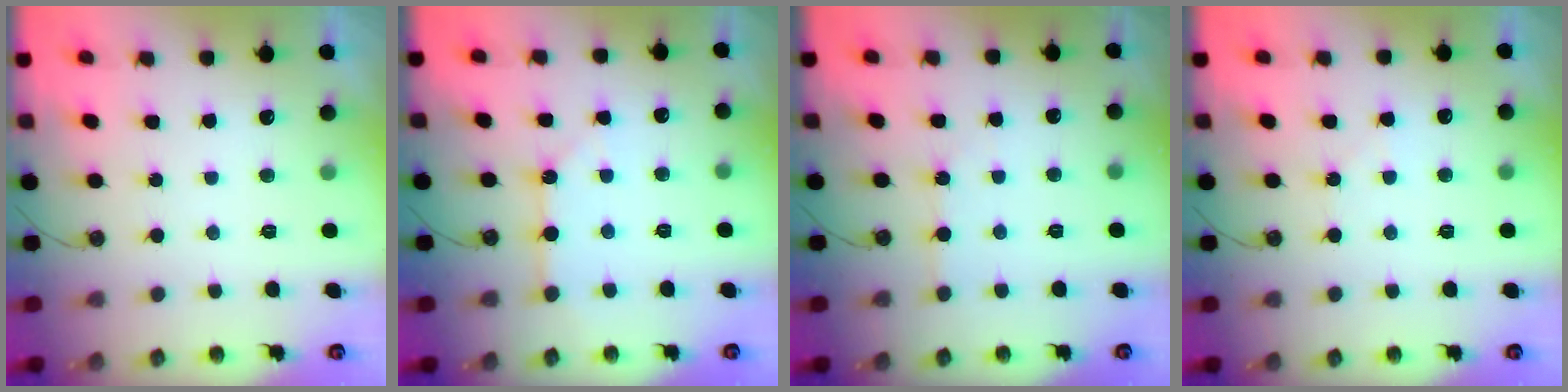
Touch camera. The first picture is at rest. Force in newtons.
{"total": 2.5, "press": 2.5, "slide": 0.2}
{"total": 2.5, "press": 2.5, "slide": 0.4}
{"total": 4.4, "press": 4.3, "slide": 0.7}